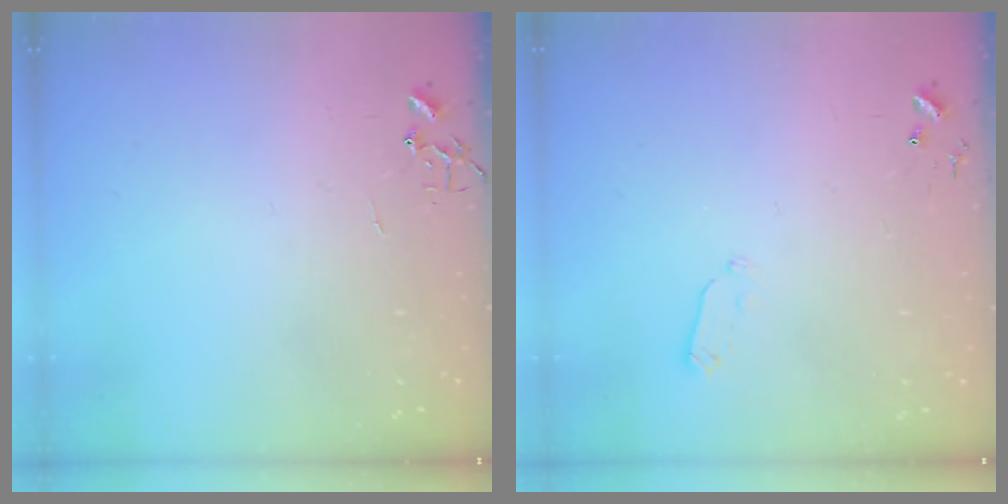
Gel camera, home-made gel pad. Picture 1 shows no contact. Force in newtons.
{"total": 4.0, "press": 3.9, "slide": 0.9}